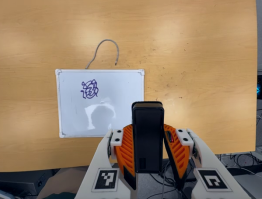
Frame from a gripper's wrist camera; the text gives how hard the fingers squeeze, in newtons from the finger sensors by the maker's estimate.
{"total": 5.2, "left": 4.2, "right": 6.2}